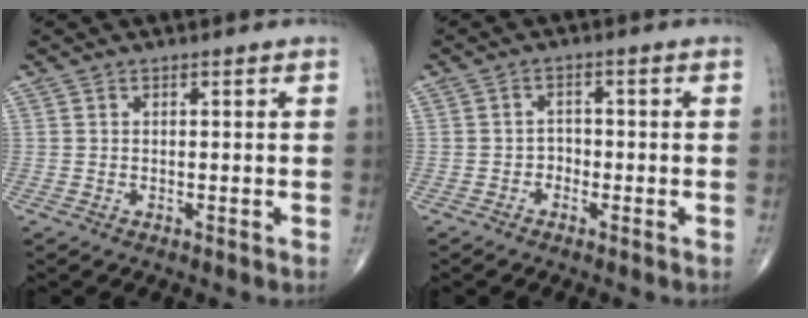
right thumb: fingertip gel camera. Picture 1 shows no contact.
{"total": 1.9, "force": [-1.0, 1.6, 0.5], "torque": [0.007, 0.011, -0.024]}